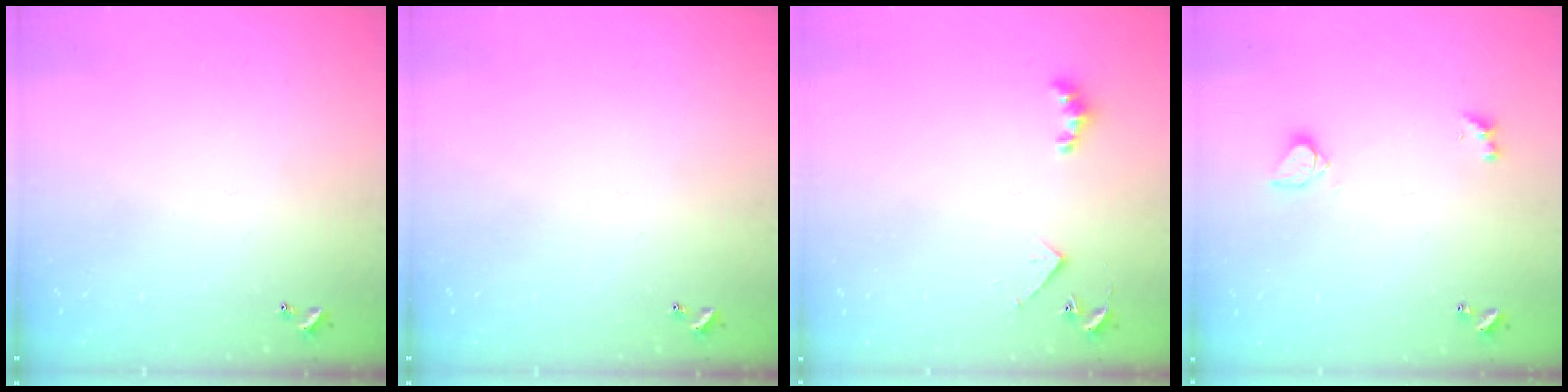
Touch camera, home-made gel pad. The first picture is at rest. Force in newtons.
{"total": 0.0}
{"total": 4.5, "press": 4.4, "slide": 0.7}
{"total": 4.3, "press": 4.2, "slide": 0.8}